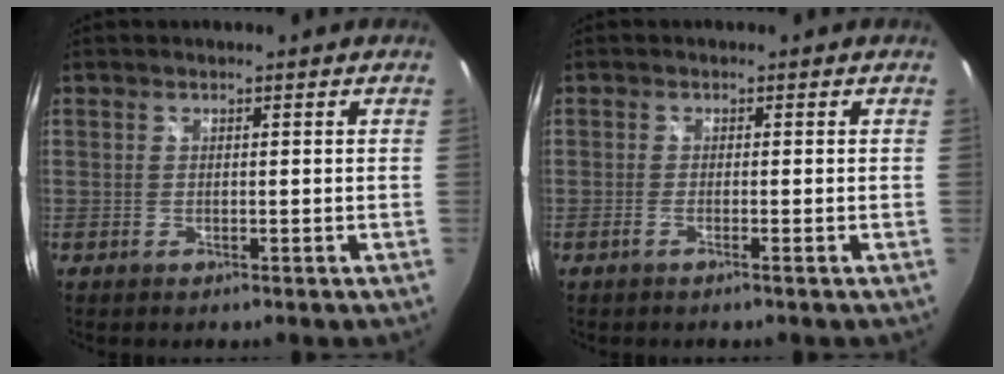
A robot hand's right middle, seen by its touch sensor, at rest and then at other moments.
{"total": 1.1, "force": [-0.8, -0.4, 0.8], "torque": [-0.012, -0.002, -0.015]}